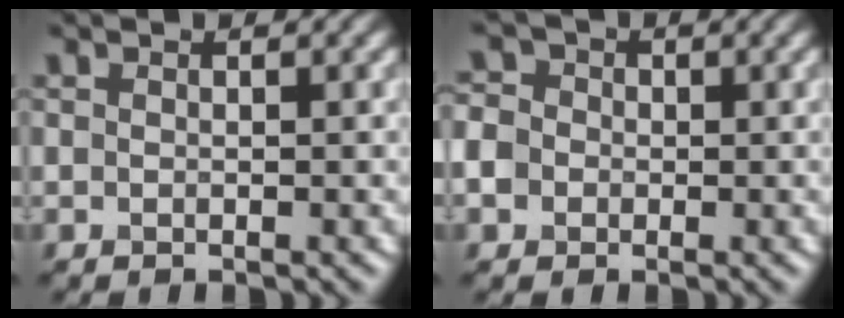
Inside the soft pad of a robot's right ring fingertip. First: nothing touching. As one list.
[{"total": 4.8, "force": [-0.7, 4.3, 1.8], "torque": [-0.037, 0.018, -0.039]}]